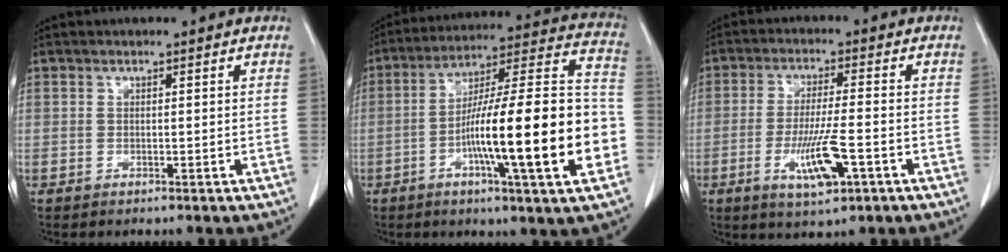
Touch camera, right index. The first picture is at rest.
{"total": 23.1, "force": [-6.0, 1.2, 22.3], "torque": [-0.306, 0.008, -0.097]}
{"total": 8.5, "force": [-3.2, 1.1, 7.8], "torque": [-0.145, -0.014, -0.052]}